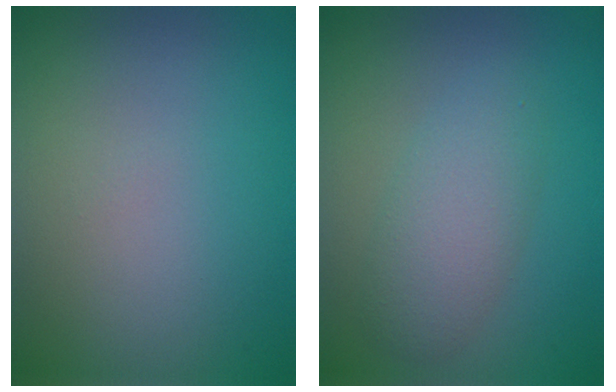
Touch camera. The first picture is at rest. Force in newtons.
{"total": 3.6, "press": 3.6, "slide": 0.2}